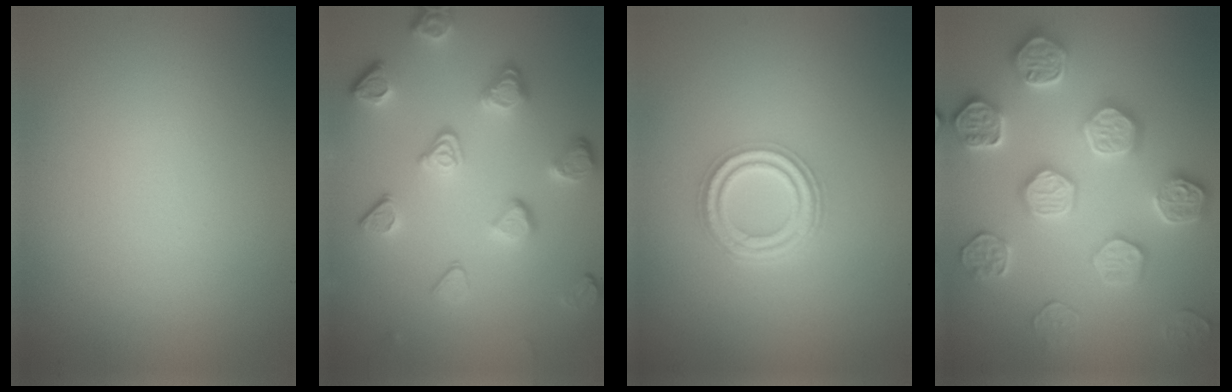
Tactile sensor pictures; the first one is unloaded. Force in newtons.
{"total": 4.9, "press": 3.8, "slide": 3.1}
{"total": 3.9, "press": 3.1, "slide": 2.4}
{"total": 5.5, "press": 5.4, "slide": 1.2}